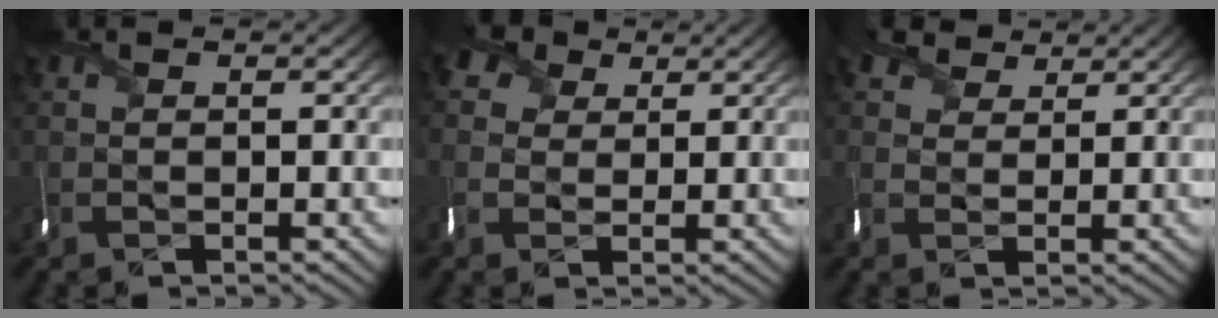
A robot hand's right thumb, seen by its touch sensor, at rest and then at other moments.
{"total": 3.1, "force": [1.7, 2.6, 0.1], "torque": [-0.018, 0.009, 0.023]}
{"total": 2.4, "force": [1.9, 1.1, -0.9], "torque": [0.008, 0.004, 0.030]}